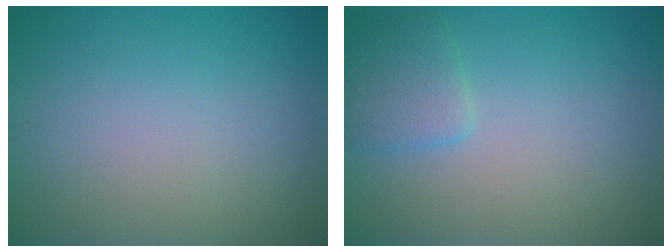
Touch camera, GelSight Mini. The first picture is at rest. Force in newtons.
{"total": 2.2, "press": 2.2, "slide": 0.1}